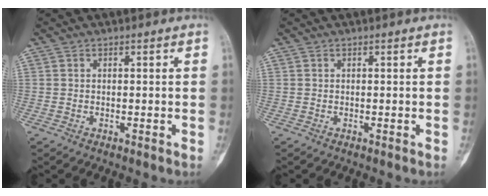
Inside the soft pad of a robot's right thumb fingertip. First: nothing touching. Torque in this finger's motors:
{"motor_torque": [0.02, 0.00, 0.00, 0.00, 0.00]}